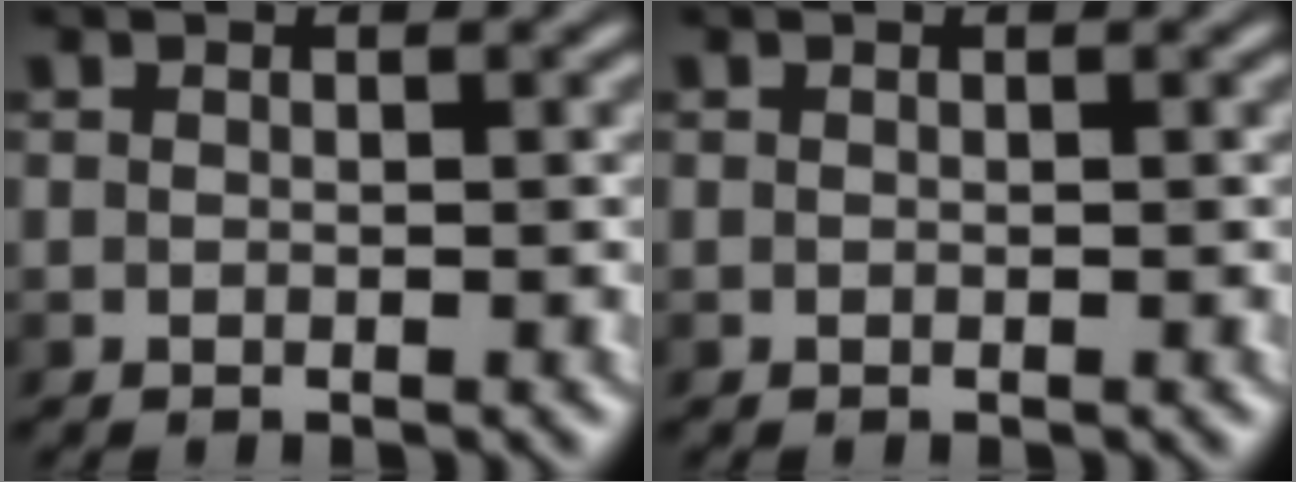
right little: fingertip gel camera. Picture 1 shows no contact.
{"total": 0.0}